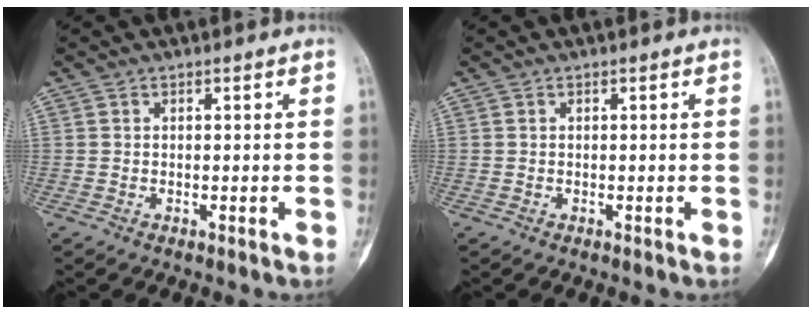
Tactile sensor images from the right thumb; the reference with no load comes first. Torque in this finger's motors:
{"motor_torque": [0.00, 0.00, 0.02, -0.01, 0.01]}